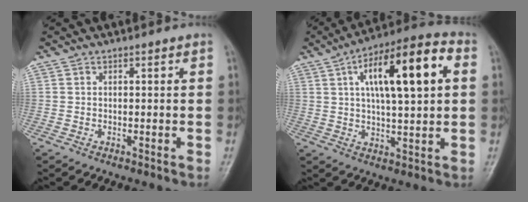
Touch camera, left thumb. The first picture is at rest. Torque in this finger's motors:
{"motor_torque": [0.32, 0.91, 0.25, 0.01, 0.16]}